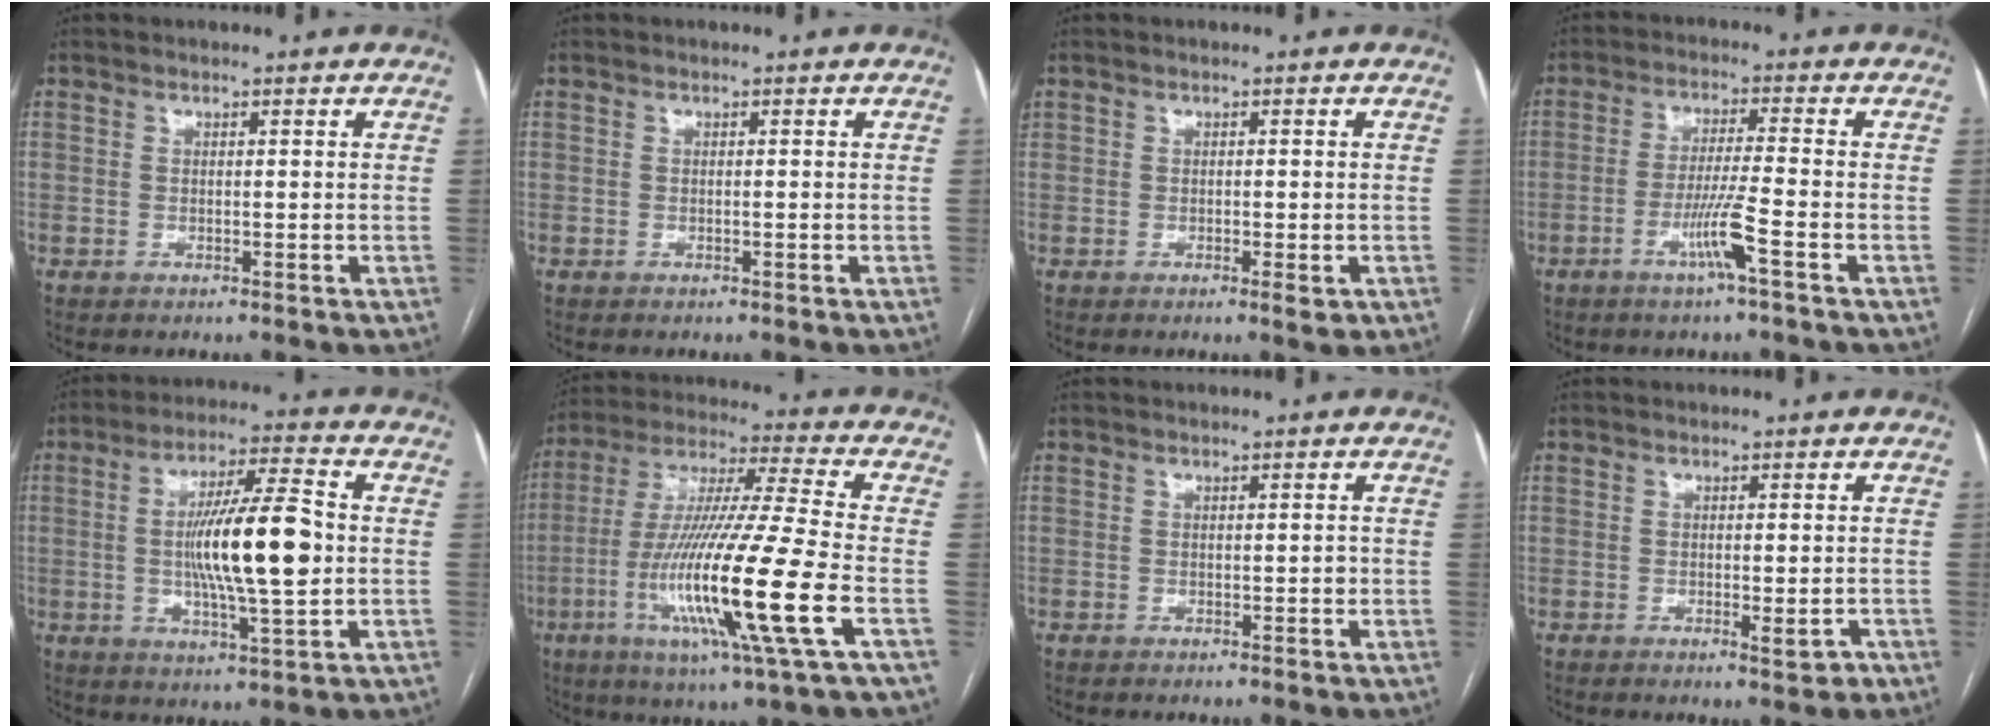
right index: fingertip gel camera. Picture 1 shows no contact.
{"total": 0.0}
{"total": 1.8, "force": [-0.6, 0.8, 1.5], "torque": [-0.027, 0.003, 0.002]}
{"total": 6.2, "force": [-2.9, -1.0, 5.4], "torque": [-0.103, -0.009, -0.057]}
{"total": 14.0, "force": [-0.2, 1.6, 13.9], "torque": [-0.242, 0.004, -0.005]}
{"total": 21.8, "force": [-6.4, -0.7, 20.8], "torque": [-0.417, -0.035, -0.127]}
{"total": 0.9, "force": [-0.2, 0.4, 0.8], "torque": [-0.010, 0.002, 0.000]}
{"total": 2.2, "force": [-1.0, 0.7, 1.9], "torque": [-0.025, -0.002, -0.009]}